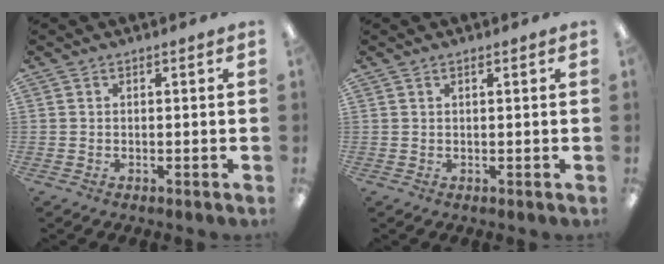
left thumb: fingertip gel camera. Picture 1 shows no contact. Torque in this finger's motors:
{"motor_torque": [0.02, -0.05, -0.39, 0.15, 0.03]}